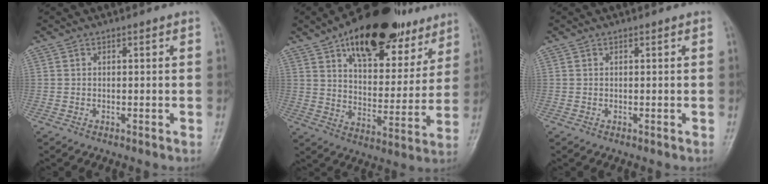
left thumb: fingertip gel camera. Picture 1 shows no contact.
{"total": 25.8, "force": [15.8, 12.5, 16.1], "torque": [-0.195, -0.033, 0.241]}
{"total": 0.0}